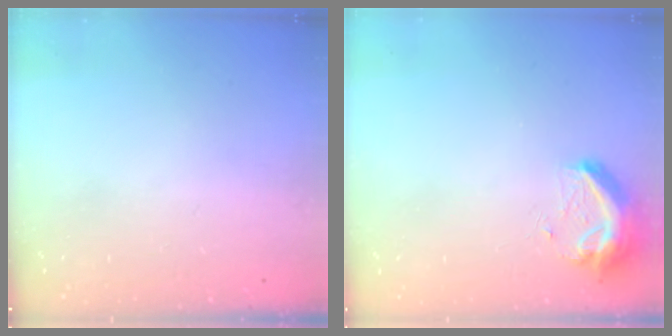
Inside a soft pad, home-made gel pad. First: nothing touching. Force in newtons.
{"total": 9.2, "press": 9.1, "slide": 1.1}